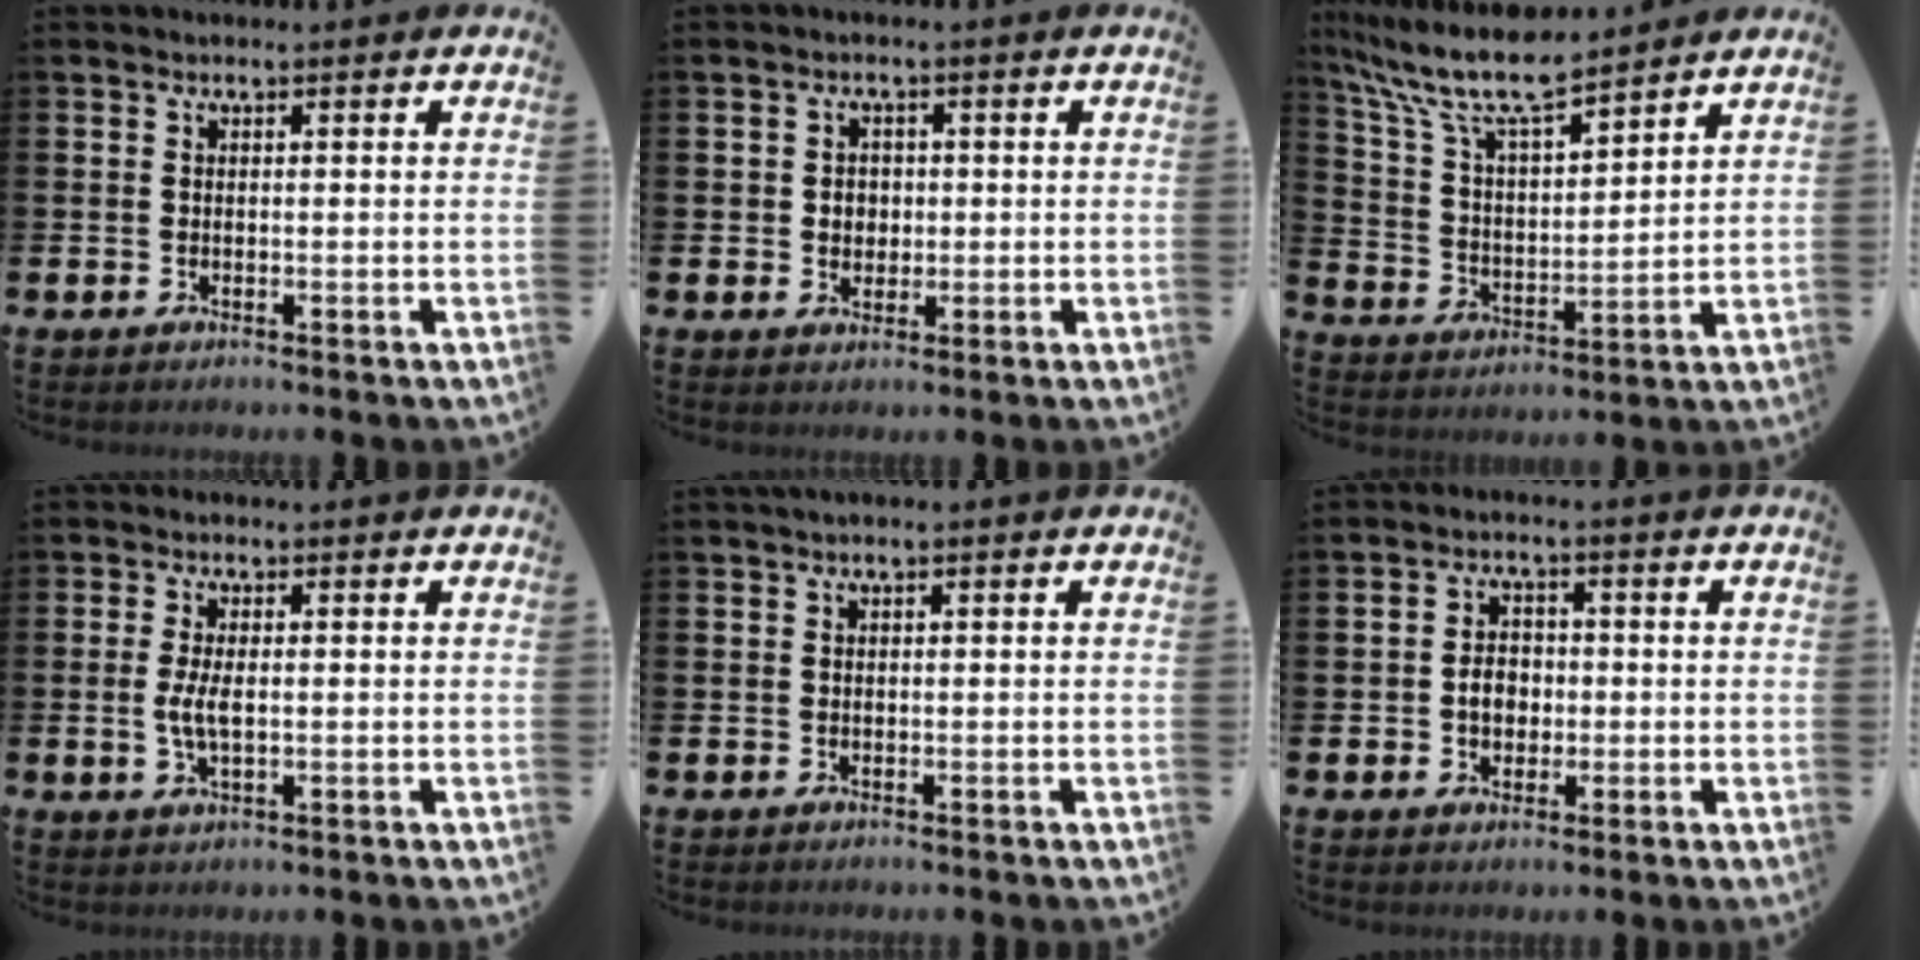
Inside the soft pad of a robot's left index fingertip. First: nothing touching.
{"total": 2.3, "force": [0.3, 2.2, 0.8], "torque": [0.001, 0.001, -0.003]}
{"total": 10.6, "force": [9.3, 2.1, 4.8], "torque": [-0.126, -0.048, 0.164]}
{"total": 3.3, "force": [0.1, 1.3, 3.1], "torque": [-0.059, -0.002, -0.004]}
{"total": 0.5, "force": [0.2, 0.2, 0.5], "torque": [-0.013, 0.006, 0.003]}
{"total": 3.3, "force": [-0.5, 2.6, 2.0], "torque": [-0.018, -0.001, -0.018]}